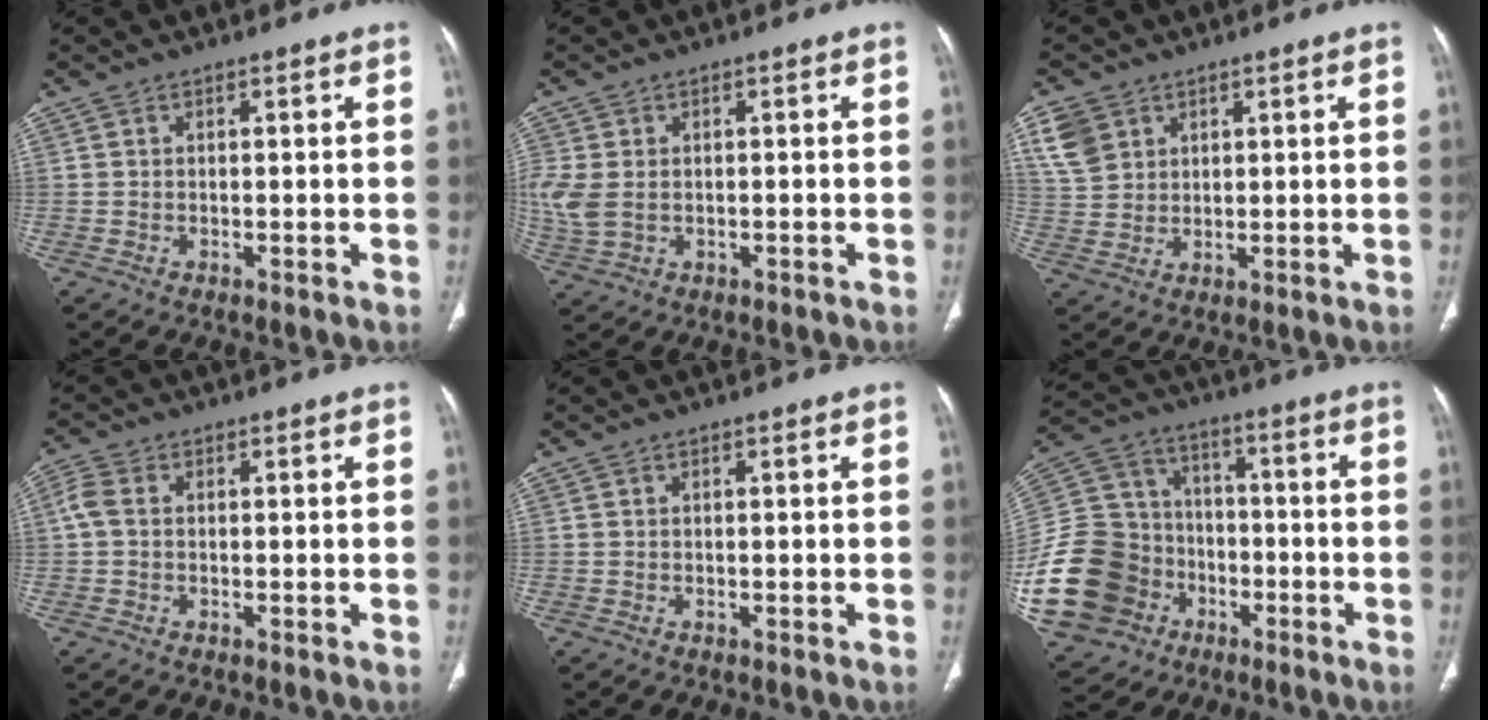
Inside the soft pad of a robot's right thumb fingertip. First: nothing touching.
{"total": 6.3, "force": [-0.3, 4.4, 4.6], "torque": [-0.127, 0.003, 0.002]}
{"total": 6.4, "force": [3.3, 4.9, 2.5], "torque": [-0.035, -0.006, 0.073]}
{"total": 2.9, "force": [0.1, 2.0, 2.2], "torque": [-0.057, 0.008, -0.005]}
{"total": 0.0}
{"total": 25.6, "force": [-7.9, 21.0, 12.2], "torque": [-0.281, 0.069, -0.126]}